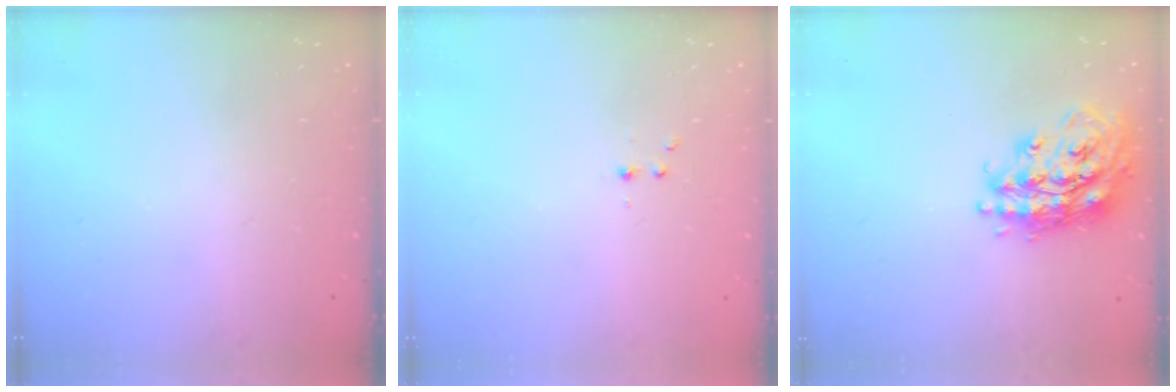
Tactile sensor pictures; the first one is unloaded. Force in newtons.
{"total": 2.2, "press": 1.9, "slide": 1.0}
{"total": 19.6, "press": 19.5, "slide": 1.5}